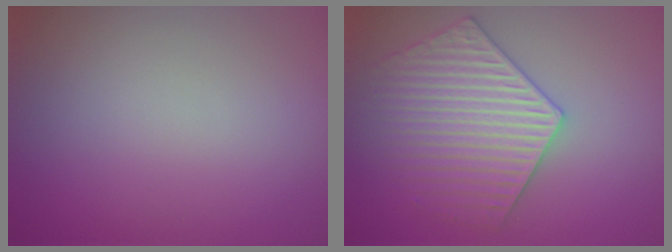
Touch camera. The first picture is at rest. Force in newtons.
{"total": 4.7, "press": 4.5, "slide": 1.3}